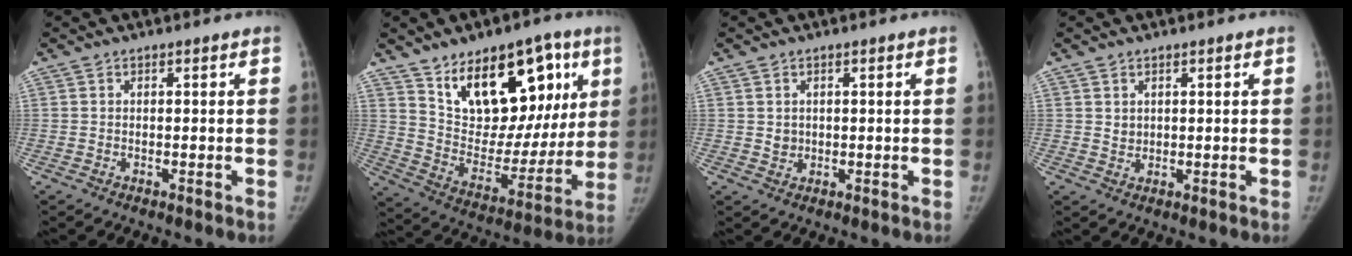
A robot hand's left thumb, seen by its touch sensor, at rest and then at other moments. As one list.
[{"total": 23.9, "force": [11.5, 13.0, 16.4], "torque": [-0.187, -0.033, 0.193]}, {"total": 1.6, "force": [0.5, 1.4, 0.7], "torque": [-0.006, -0.005, 0.015]}, {"total": 1.6, "force": [1.0, 1.0, 0.8], "torque": [-0.004, -0.009, 0.022]}]